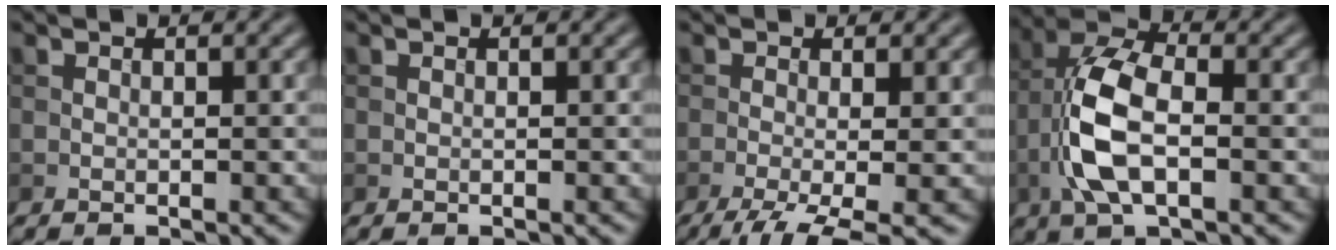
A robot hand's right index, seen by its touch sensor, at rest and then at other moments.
{"total": 0.0}
{"total": 6.3, "force": [-3.1, 1.7, 5.2], "torque": [-0.084, -0.011, -0.053]}
{"total": 7.4, "force": [-1.7, 3.5, 6.3], "torque": [-0.135, 0.010, -0.037]}